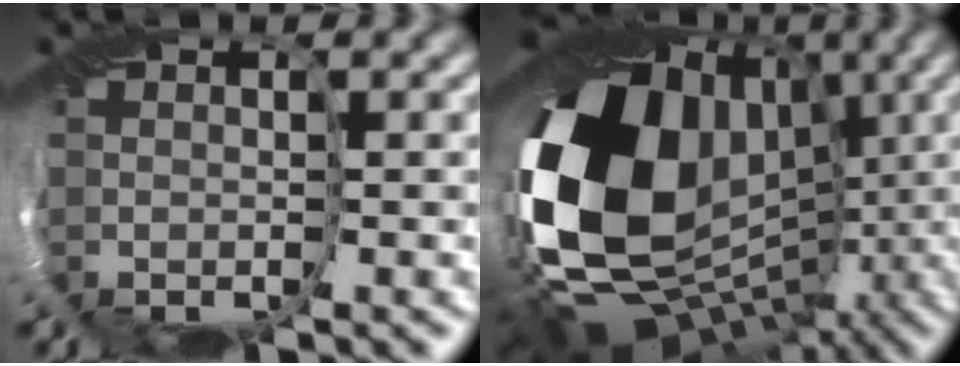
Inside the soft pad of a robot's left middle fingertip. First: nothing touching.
{"total": 16.1, "force": [-1.0, 12.4, 10.2], "torque": [-0.195, -0.007, -0.020]}